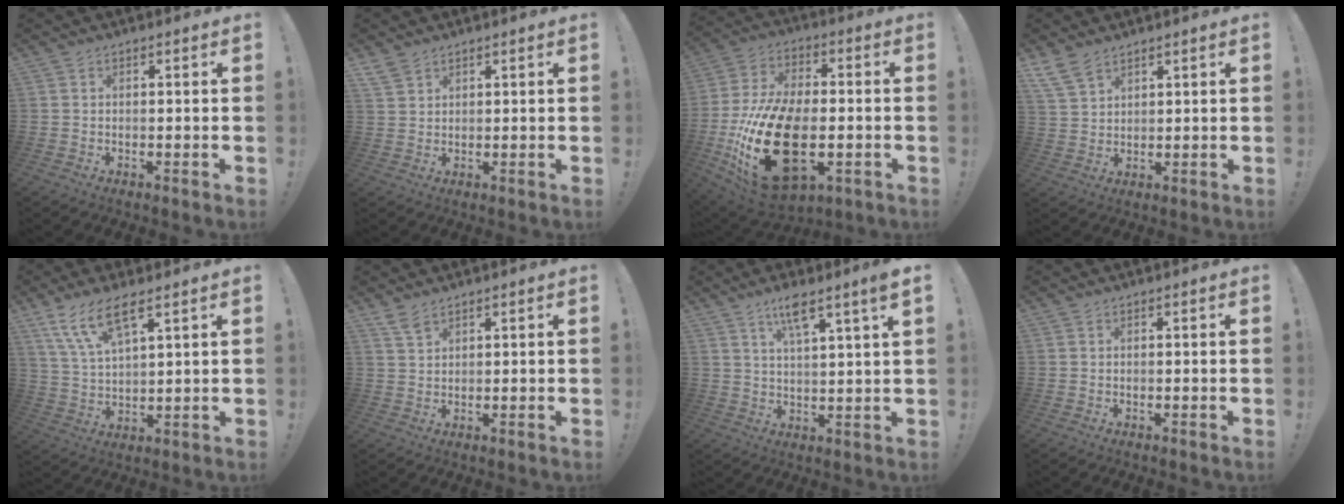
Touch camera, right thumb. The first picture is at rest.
{"total": 3.6, "force": [3.0, 1.6, 1.1], "torque": [-0.028, -0.015, 0.060]}
{"total": 27.5, "force": [-6.4, 16.2, 21.2], "torque": [-0.414, 0.032, -0.091]}
{"total": 6.5, "force": [5.0, 3.0, 2.9], "torque": [-0.068, -0.019, 0.101]}
{"total": 11.0, "force": [7.1, 3.4, 7.6], "torque": [-0.161, -0.019, 0.133]}
{"total": 3.7, "force": [2.8, 1.2, 2.1], "torque": [-0.045, -0.009, 0.052]}
{"total": 8.0, "force": [5.2, 0.8, 6.0], "torque": [-0.103, -0.019, 0.084]}
{"total": 0.0}